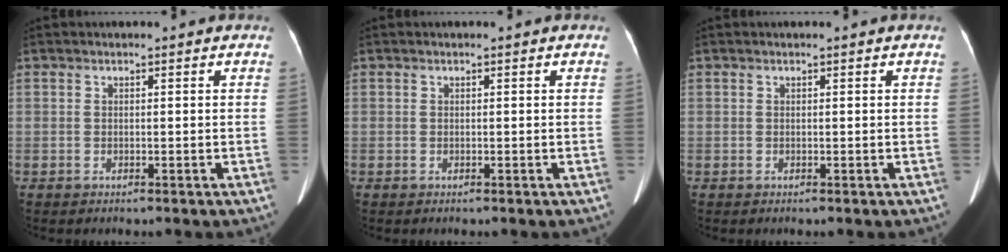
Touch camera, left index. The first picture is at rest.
{"total": 0.0}
{"total": 0.0}